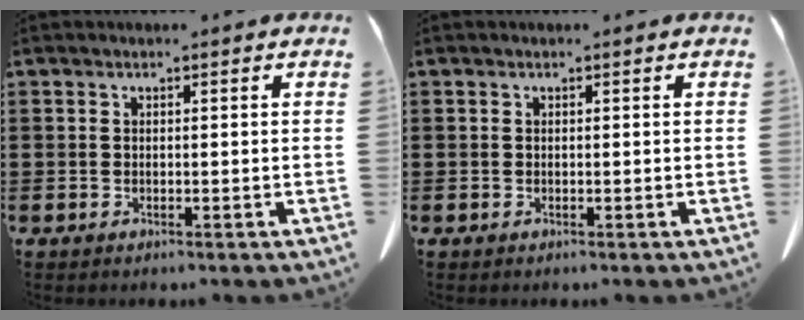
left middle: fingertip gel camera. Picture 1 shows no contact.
{"total": 0.0}